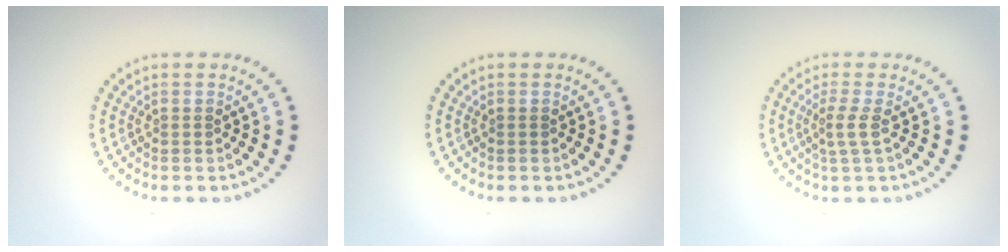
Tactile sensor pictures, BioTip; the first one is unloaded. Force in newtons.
{"total": 0.0}
{"total": 1.7, "press": 1.1, "slide": 1.3}